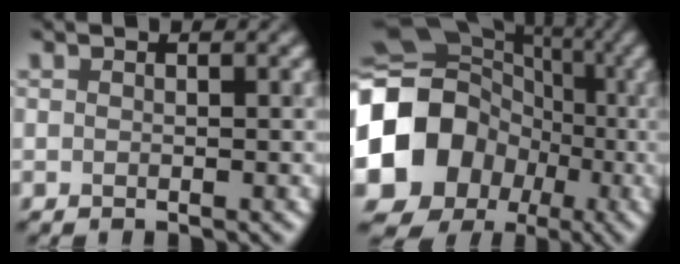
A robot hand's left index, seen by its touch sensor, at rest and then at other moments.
{"total": 15.2, "force": [-2.7, 13.4, 6.5], "torque": [-0.165, -0.004, -0.077]}